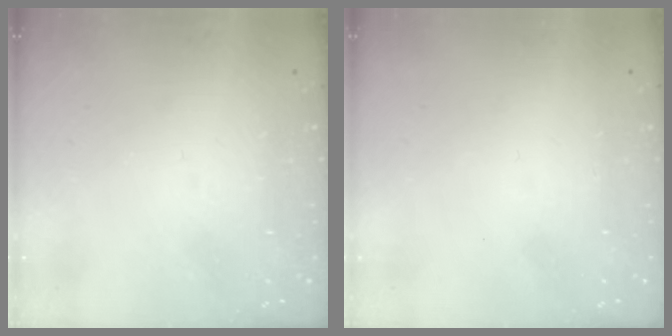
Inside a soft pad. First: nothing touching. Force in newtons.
{"total": 1.5, "press": 1.5, "slide": 0.1}